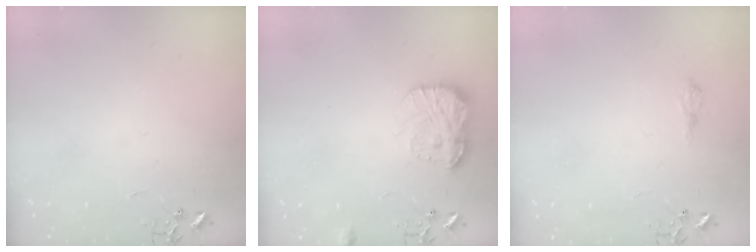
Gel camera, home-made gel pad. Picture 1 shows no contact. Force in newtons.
{"total": 14.1, "press": 14.1, "slide": 0.8}
{"total": 6.5, "press": 6.5, "slide": 0.9}